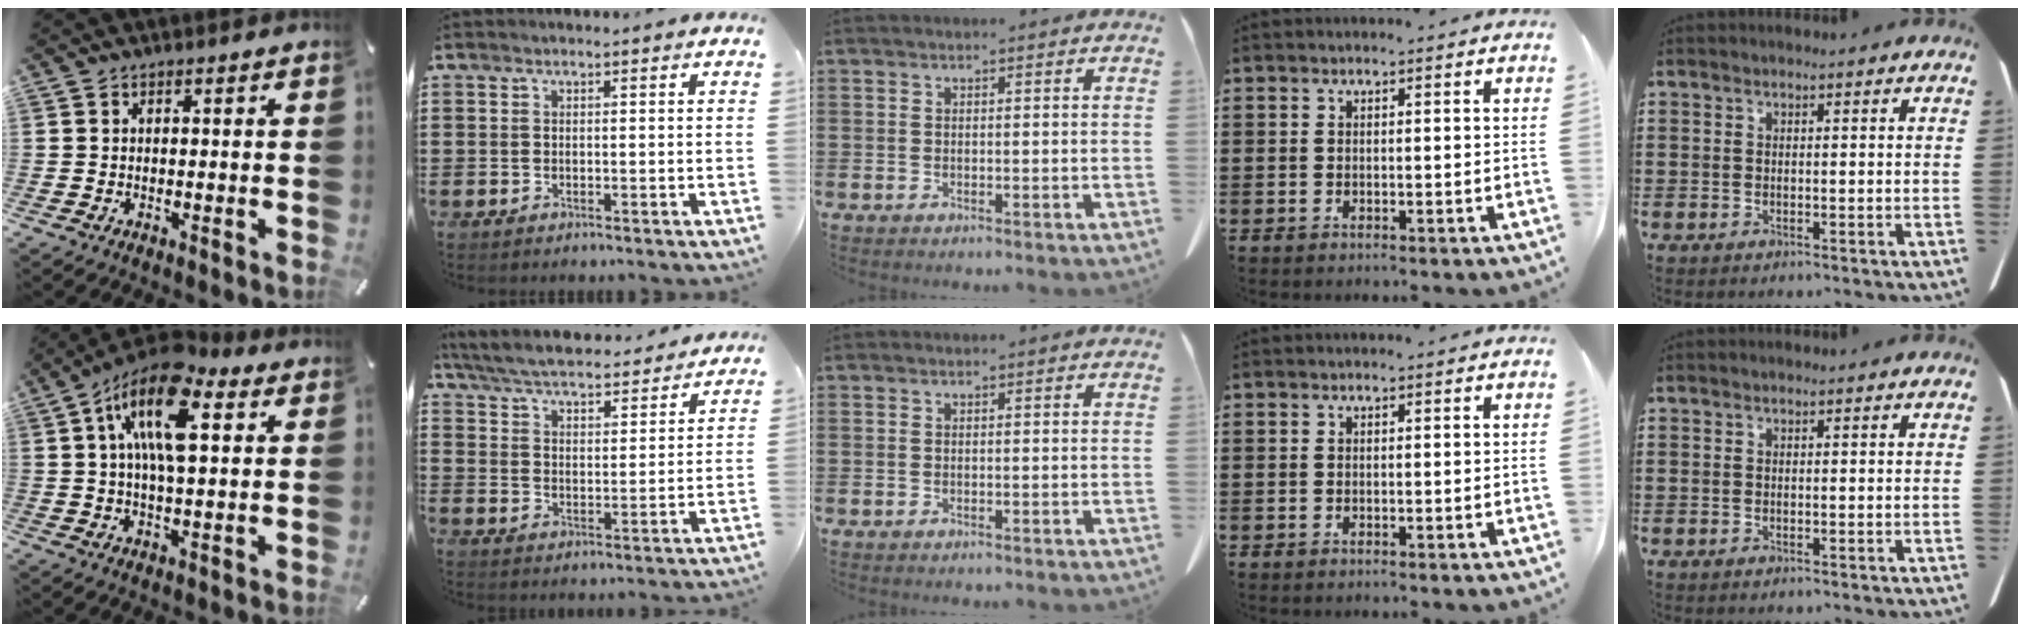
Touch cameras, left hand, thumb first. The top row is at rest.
{"thumb": {"total": 16.4, "force": [6.3, 7.4, 13.2], "torque": [-0.251, -0.014, 0.101]}, "index": {"total": 5.7, "force": [5.5, 0.2, 1.4], "torque": [-0.054, -0.036, 0.093]}}